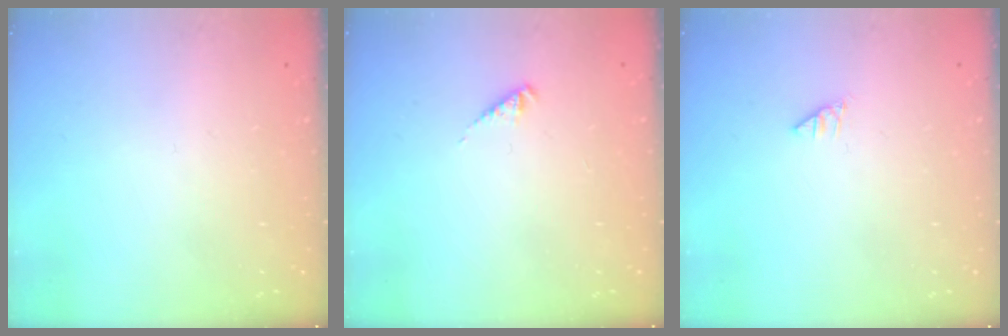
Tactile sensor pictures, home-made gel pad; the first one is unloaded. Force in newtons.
{"total": 2.3, "press": 2.3, "slide": 0.4}
{"total": 0.0}